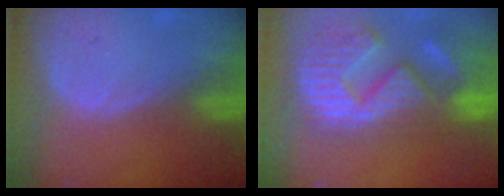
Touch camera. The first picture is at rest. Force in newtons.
{"total": 15.4, "press": 12.6, "slide": 8.8}